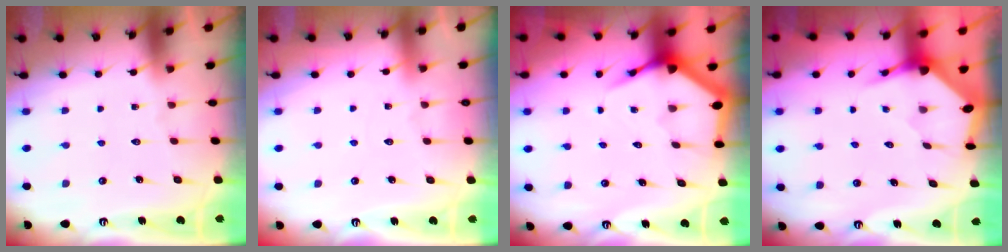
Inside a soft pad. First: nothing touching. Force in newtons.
{"total": 2.1, "press": 2.1, "slide": 0.2}
{"total": 5.0, "press": 5.0, "slide": 0.6}
{"total": 3.5, "press": 3.5, "slide": 0.5}